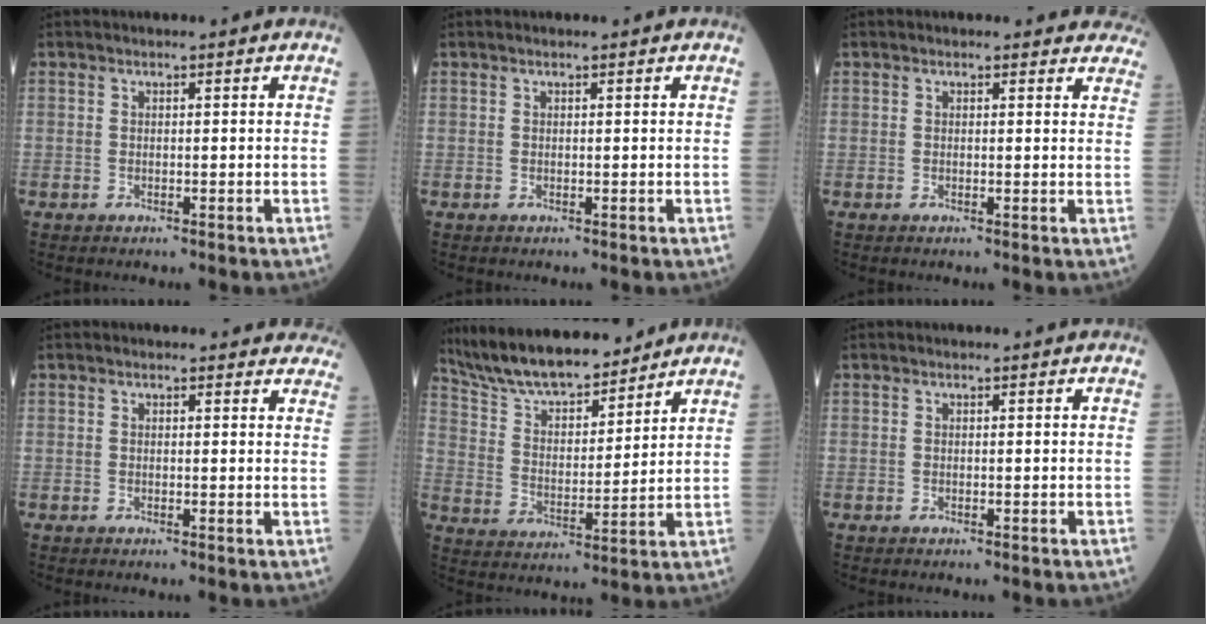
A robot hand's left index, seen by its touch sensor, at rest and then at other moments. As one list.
[{"total": 0.0}, {"total": 7.3, "force": [6.9, 2.2, 1.1], "torque": [0.027, -0.006, 0.041]}, {"total": 6.7, "force": [6.3, 2.0, 1.1], "torque": [0.022, -0.004, 0.037]}, {"total": 15.1, "force": [13.6, 3.2, 5.9], "torque": [-0.108, 0.010, 0.246]}, {"total": 0.0}]